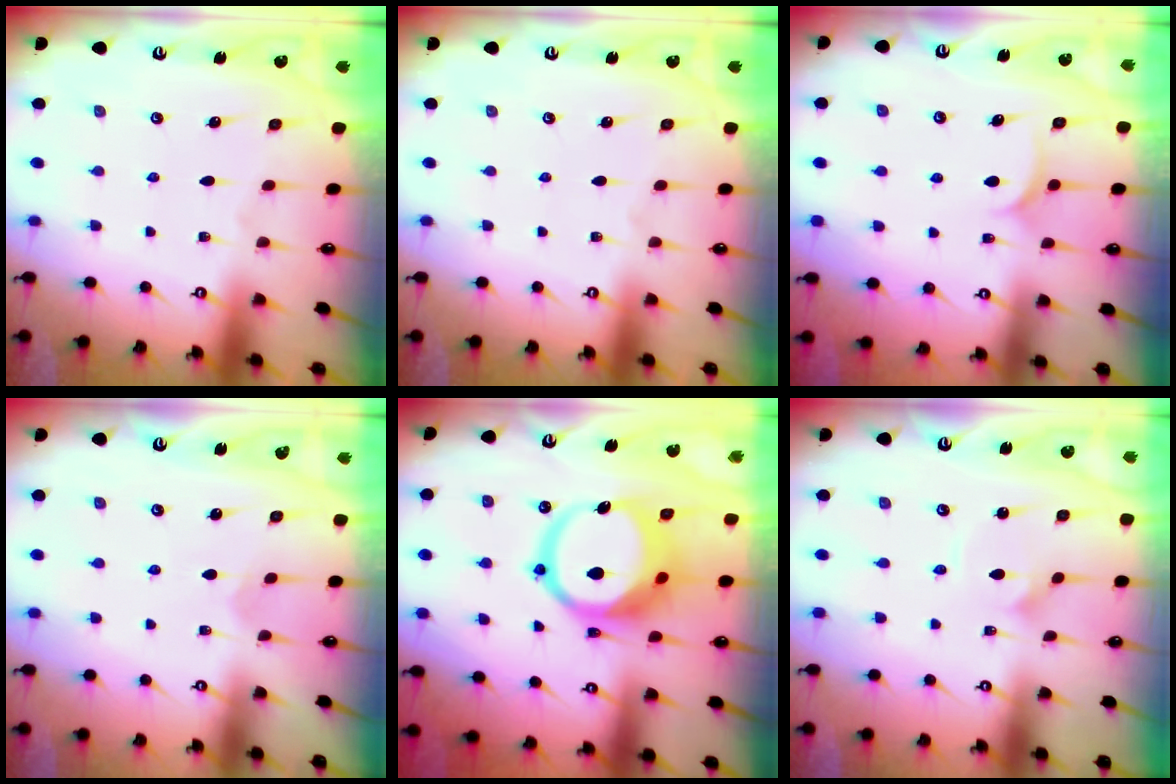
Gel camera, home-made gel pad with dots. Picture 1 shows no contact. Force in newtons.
{"total": 0.0}
{"total": 5.7, "press": 5.7, "slide": 0.3}
{"total": 2.1, "press": 2.1, "slide": 0.3}
{"total": 14.0, "press": 13.9, "slide": 1.8}
{"total": 1.6, "press": 1.6, "slide": 0.0}